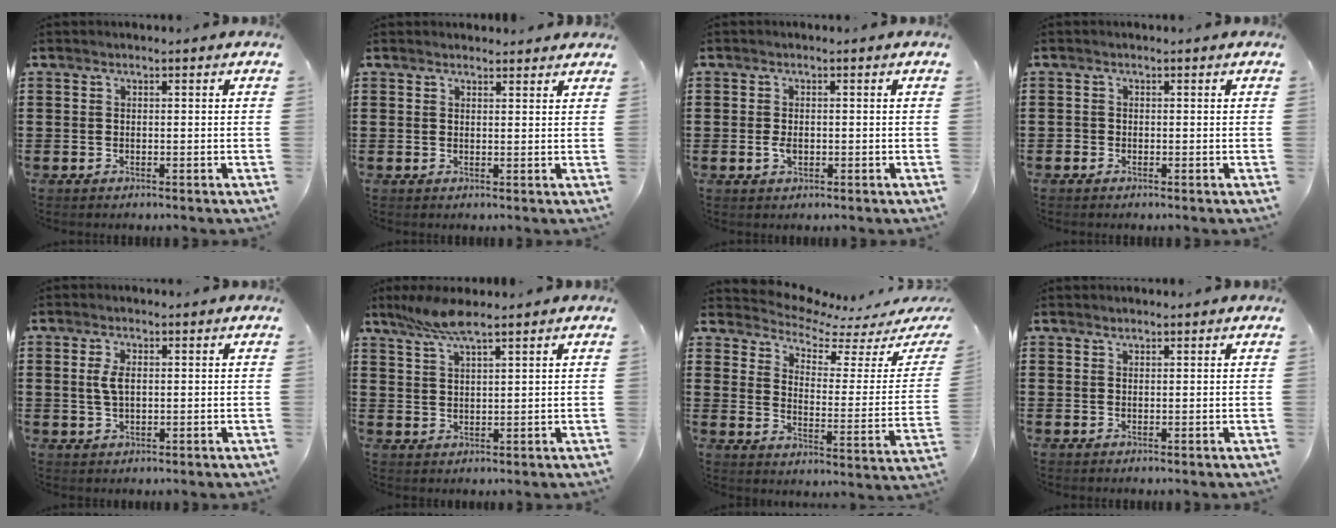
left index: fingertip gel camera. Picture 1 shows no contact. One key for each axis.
{"total": 1.5, "fx": 1.4, "fy": 0.3, "fz": 0.0, "tx": -0.004, "ty": 0.004, "tz": 0.028}
{"total": 1.9, "fx": -0.3, "fy": 1.0, "fz": 1.6, "tx": -0.039, "ty": -0.001, "tz": -0.007}
{"total": 0.7, "fx": -0.4, "fy": 0.5, "fz": 0.1, "tx": -0.004, "ty": 0.001, "tz": -0.008}
{"total": 3.3, "fx": 0.5, "fy": 1.6, "fz": 2.9, "tx": -0.068, "ty": 0.004, "tz": 0.006}
{"total": 5.5, "fx": 4.2, "fy": 0.6, "fz": 3.6, "tx": -0.079, "ty": -0.003, "tz": 0.076}
{"total": 5.0, "fx": 4.6, "fy": 1.1, "fz": 1.6, "tx": -0.052, "ty": -0.041, "tz": 0.073}
{"total": 0.7, "fx": 0.6, "fy": 0.2, "fz": 0.0, "tx": -0.001, "ty": 0.001, "tz": 0.012}